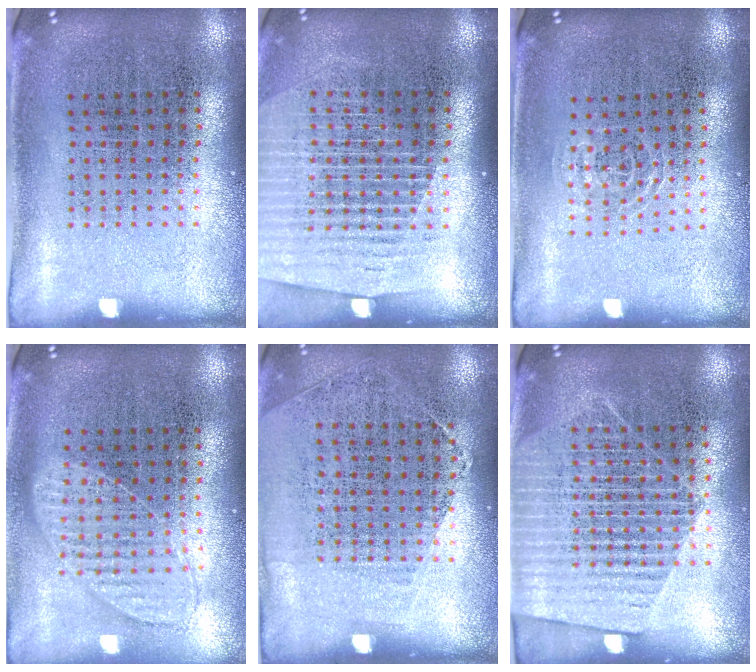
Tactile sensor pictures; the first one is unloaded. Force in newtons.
{"total": 1.5, "press": 1.4, "slide": 0.5}
{"total": 0.9, "press": 0.6, "slide": 0.7}
{"total": 1.0, "press": 1.0, "slide": 0.3}
{"total": 1.2, "press": 1.0, "slide": 0.7}
{"total": 1.7, "press": 1.5, "slide": 0.8}